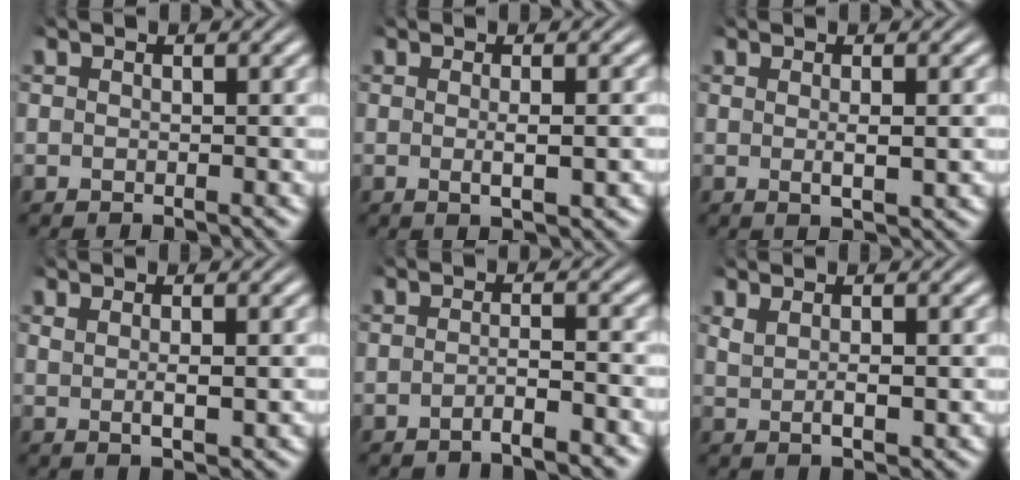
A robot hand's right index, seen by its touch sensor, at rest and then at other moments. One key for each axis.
{"total": 1.7, "fx": -0.3, "fy": -0.2, "fz": 1.6, "tx": -0.030, "ty": -0.005, "tz": -0.002}
{"total": 1.6, "fx": 0.1, "fy": -0.3, "fz": 1.6, "tx": -0.026, "ty": -0.005, "tz": 0.005}
{"total": 1.7, "fx": 0.4, "fy": -0.2, "fz": 1.7, "tx": -0.026, "ty": -0.004, "tz": 0.015}
{"total": 1.8, "fx": -1.5, "fy": -0.1, "fz": 1.1, "tx": -0.016, "ty": -0.002, "tz": -0.030}
{"total": 1.8, "fx": 0.7, "fy": 0.3, "fz": 1.7, "tx": -0.031, "ty": -0.005, "tz": 0.021}